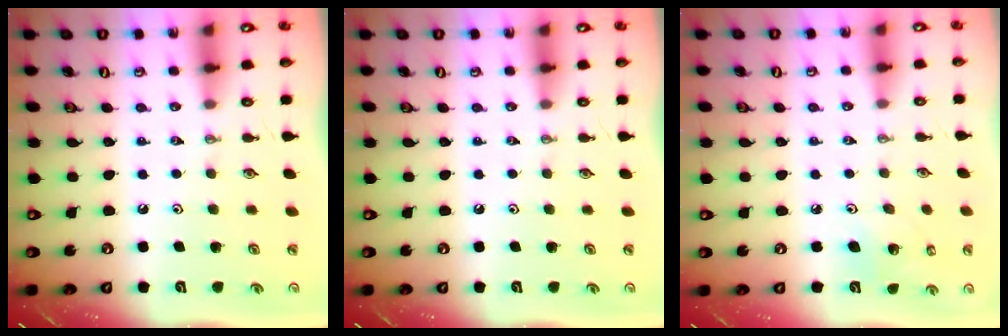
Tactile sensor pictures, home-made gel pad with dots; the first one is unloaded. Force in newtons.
{"total": 0.0}
{"total": 3.8, "press": 3.8, "slide": 0.3}